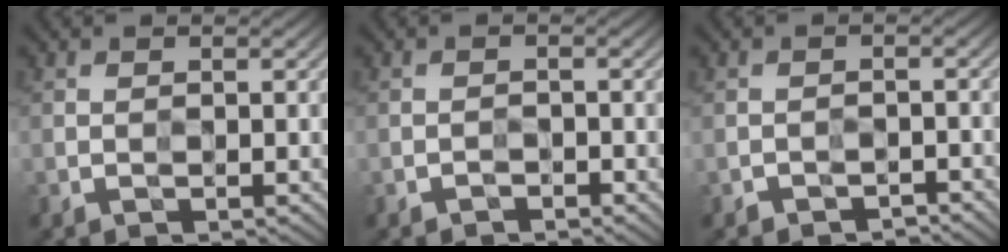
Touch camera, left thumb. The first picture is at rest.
{"total": 0.8, "force": [-0.7, 0.2, 0.0], "torque": [0.003, 0.000, -0.017]}
{"total": 2.1, "force": [-1.9, 0.8, 0.4], "torque": [-0.001, 0.002, -0.028]}